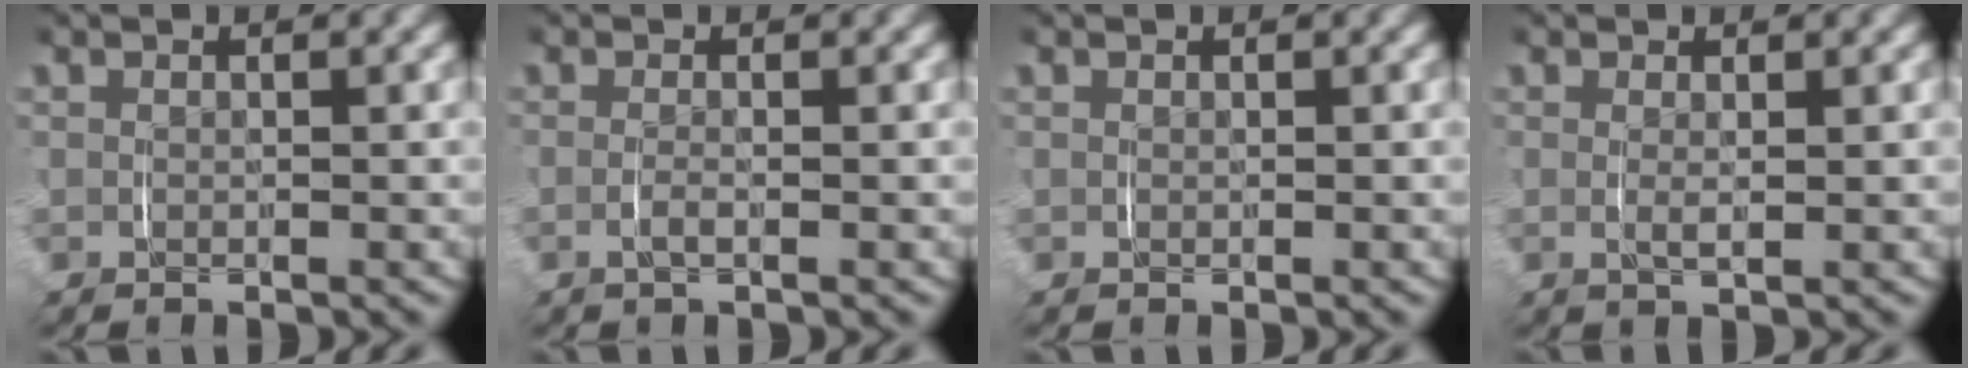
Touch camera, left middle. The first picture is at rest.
{"total": 1.0, "force": [-0.6, -0.2, 0.8], "torque": [-0.017, -0.006, -0.010]}
{"total": 0.0}
{"total": 1.1, "force": [0.1, -0.1, 1.1], "torque": [-0.018, -0.004, 0.004]}